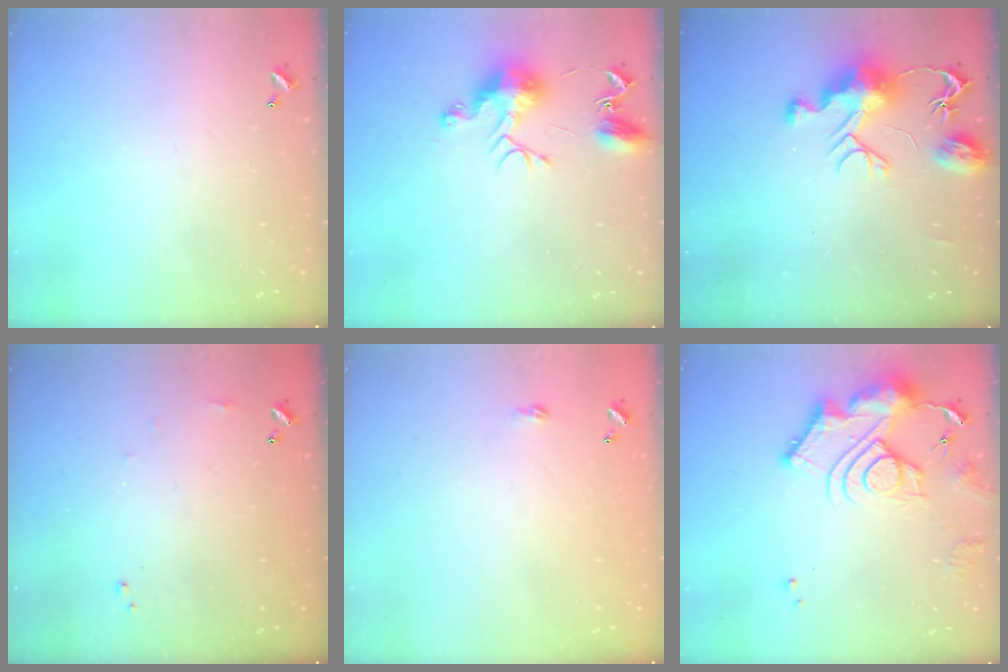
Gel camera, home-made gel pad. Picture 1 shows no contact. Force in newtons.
{"total": 9.5, "press": 9.5, "slide": 0.2}
{"total": 10.5, "press": 10.4, "slide": 1.1}
{"total": 7.1, "press": 7.1, "slide": 0.8}
{"total": 2.3, "press": 2.3, "slide": 0.4}
{"total": 14.0, "press": 13.9, "slide": 1.0}